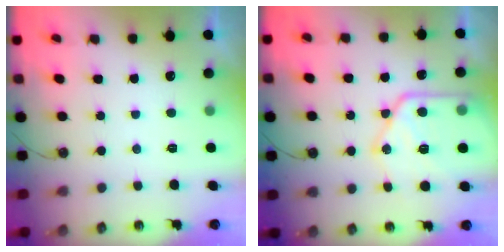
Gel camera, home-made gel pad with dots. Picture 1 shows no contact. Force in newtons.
{"total": 18.7, "press": 18.6, "slide": 1.7}